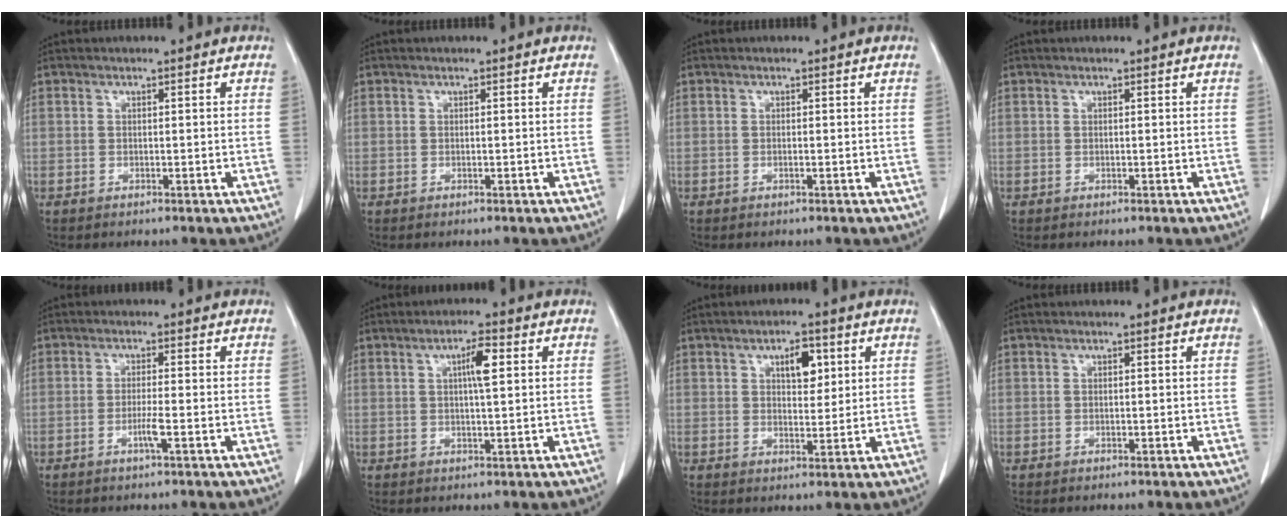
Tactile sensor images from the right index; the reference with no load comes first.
{"total": 0.0}
{"total": 0.0}
{"total": 0.0}
{"total": 2.3, "force": [-1.0, -0.3, 2.0], "torque": [-0.041, -0.003, -0.023]}
{"total": 4.0, "force": [1.2, 0.4, 3.8], "torque": [-0.065, 0.004, 0.018]}
{"total": 4.7, "force": [2.0, 2.2, 3.7], "torque": [-0.057, 0.003, 0.031]}
{"total": 0.0}